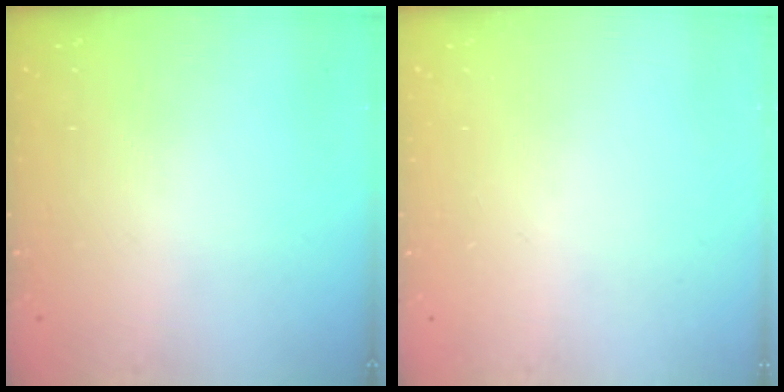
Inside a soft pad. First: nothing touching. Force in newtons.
{"total": 0.0}